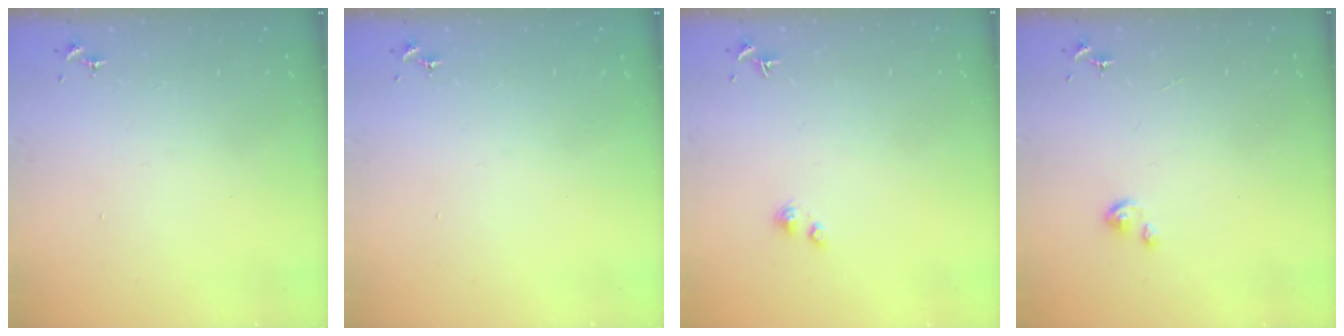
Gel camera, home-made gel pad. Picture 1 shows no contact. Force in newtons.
{"total": 0.0}
{"total": 2.2, "press": 2.2, "slide": 0.2}
{"total": 2.9, "press": 2.9, "slide": 0.2}